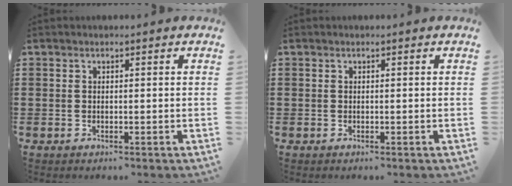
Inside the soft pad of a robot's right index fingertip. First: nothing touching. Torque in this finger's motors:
{"motor_torque": [0.00, 0.00, 0.00, 0.00]}